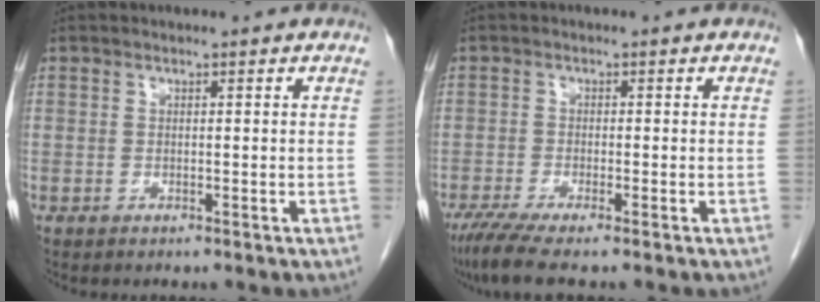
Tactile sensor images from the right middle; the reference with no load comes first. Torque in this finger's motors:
{"motor_torque": [1.03, -0.48, 0.05, 0.07]}